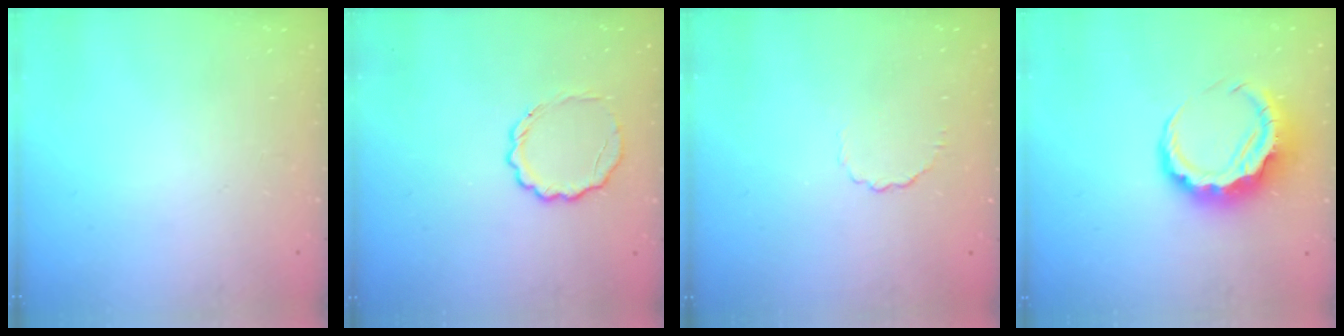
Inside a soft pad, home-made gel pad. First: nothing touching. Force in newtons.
{"total": 6.2, "press": 6.0, "slide": 1.6}
{"total": 3.2, "press": 3.0, "slide": 1.2}
{"total": 9.7, "press": 9.5, "slide": 1.8}